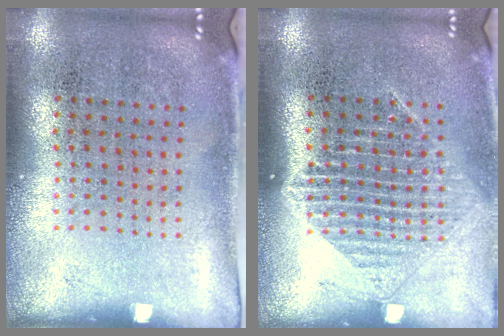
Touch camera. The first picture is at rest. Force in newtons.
{"total": 1.4, "press": 1.3, "slide": 0.7}